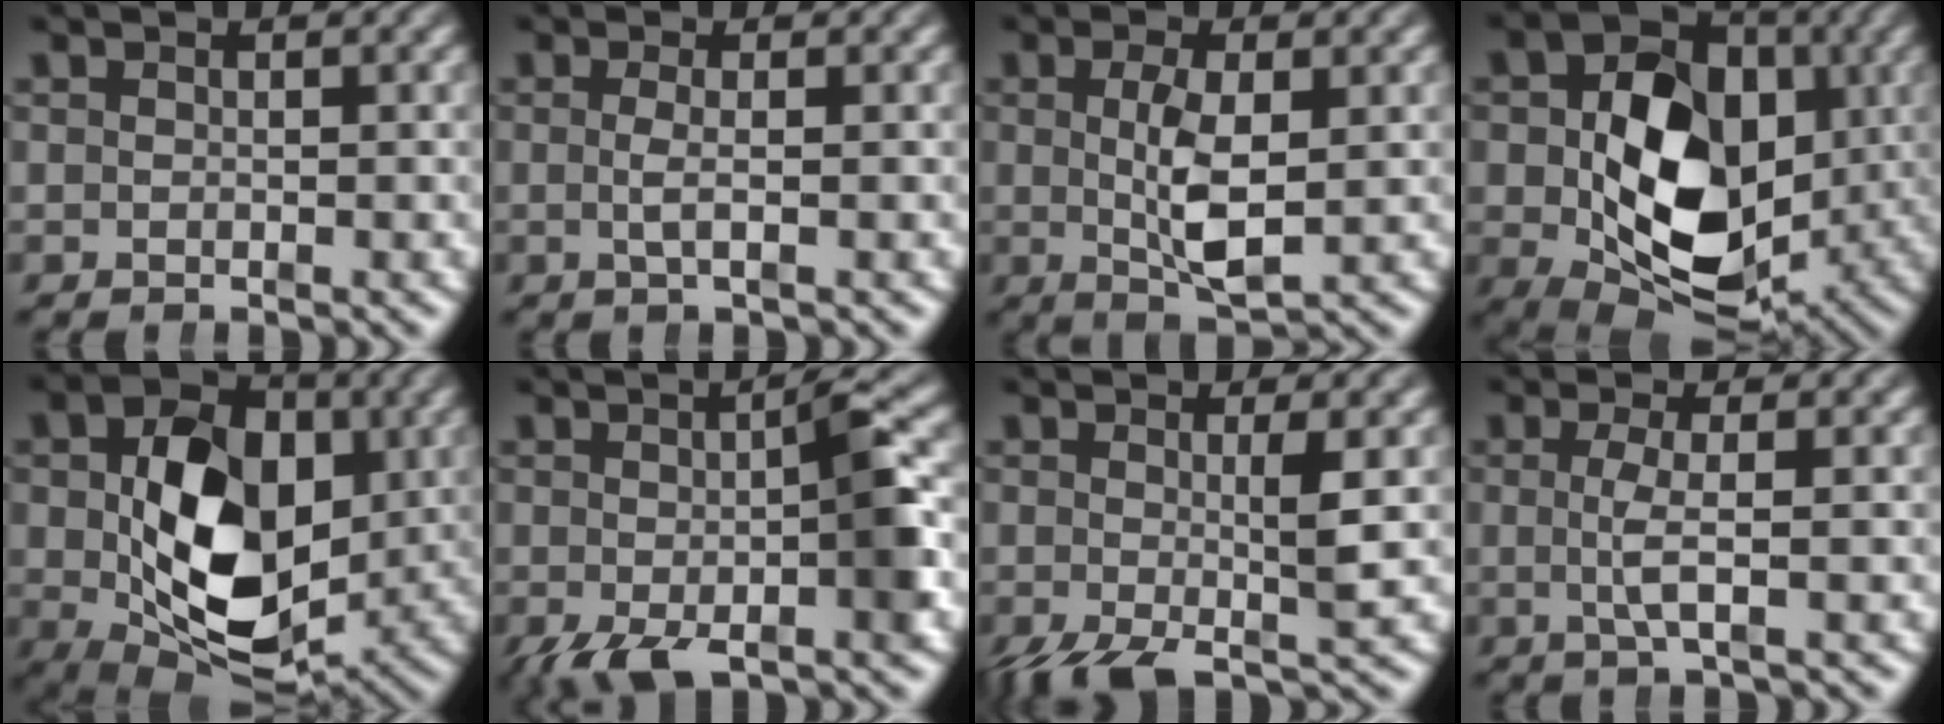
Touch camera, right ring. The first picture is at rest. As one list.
[{"total": 1.5, "force": [-0.3, -0.3, 1.4], "torque": [-0.026, 0.000, -0.004]}, {"total": 4.8, "force": [-0.3, 1.5, 4.6], "torque": [-0.074, -0.005, 0.001]}, {"total": 16.7, "force": [-1.6, 11.5, 12.0], "torque": [-0.207, -0.054, -0.001]}, {"total": 14.6, "force": [-1.1, 9.8, 10.8], "torque": [-0.191, -0.045, 0.001]}, {"total": 5.8, "force": [-2.1, 1.5, 5.1], "torque": [-0.079, -0.010, -0.023]}, {"total": 4.1, "force": [-2.3, 0.9, 3.2], "torque": [-0.062, -0.022, -0.026]}, {"total": 2.4, "force": [-0.2, -0.2, 2.4], "torque": [-0.047, 0.000, -0.001]}]